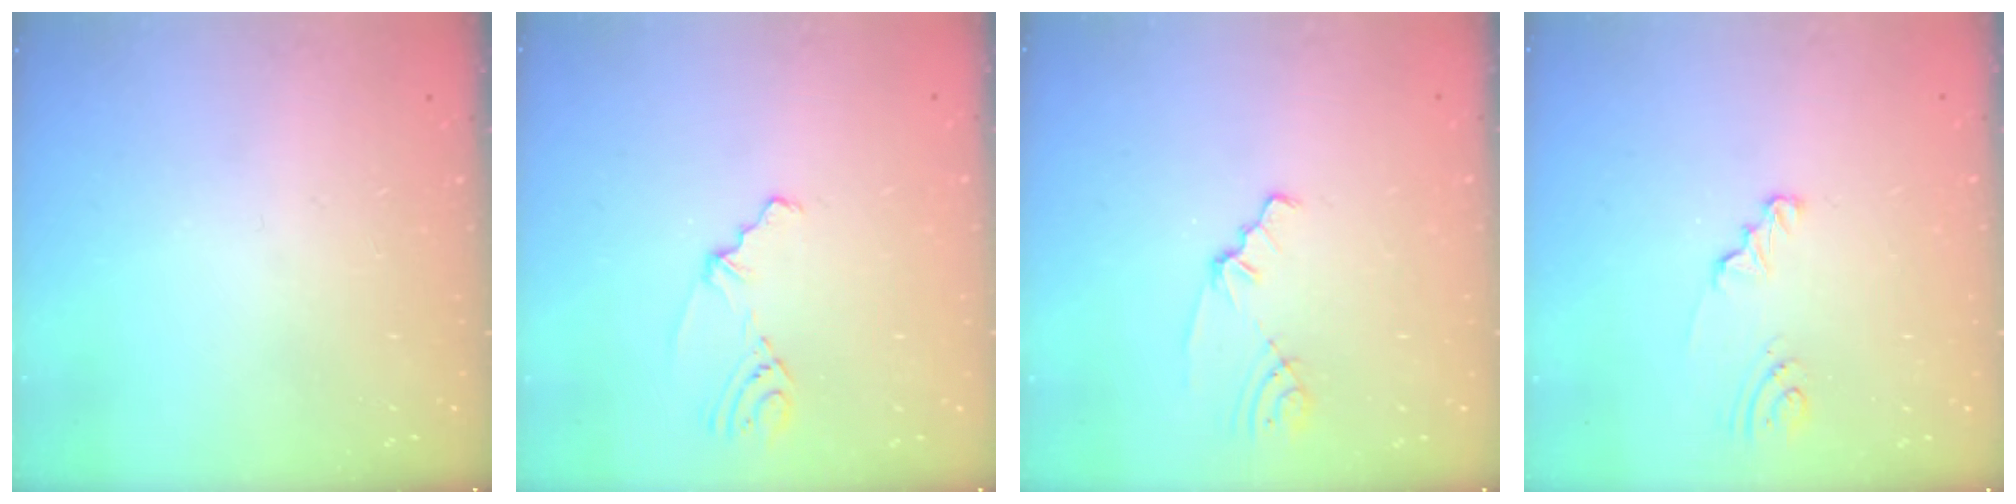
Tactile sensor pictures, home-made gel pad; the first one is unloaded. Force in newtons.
{"total": 2.7, "press": 2.3, "slide": 1.6}
{"total": 1.9, "press": 1.9, "slide": 0.2}
{"total": 2.0, "press": 2.0, "slide": 0.2}